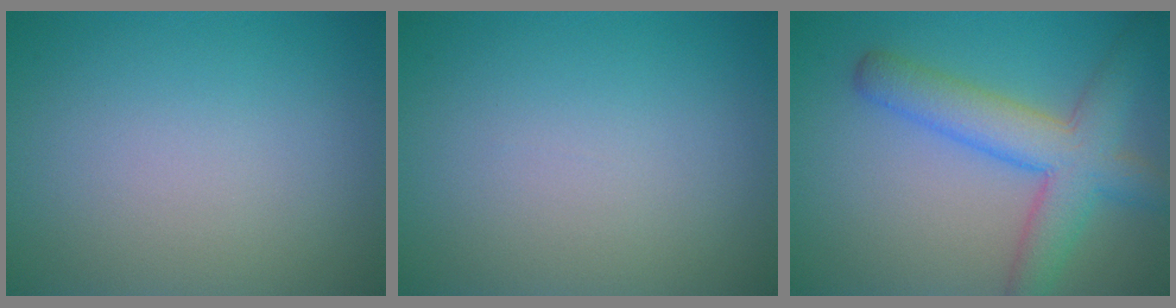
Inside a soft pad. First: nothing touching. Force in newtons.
{"total": 0.0}
{"total": 6.3, "press": 6.3, "slide": 0.3}